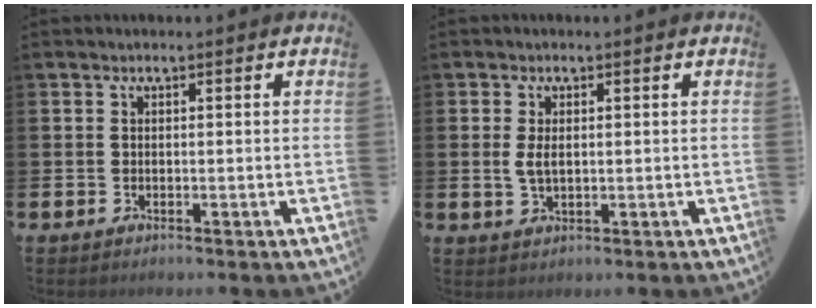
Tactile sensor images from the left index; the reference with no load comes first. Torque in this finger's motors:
{"motor_torque": [0.74, -0.09, 0.27, 0.05]}